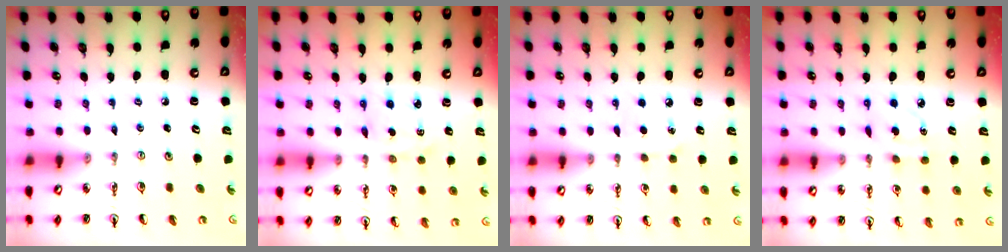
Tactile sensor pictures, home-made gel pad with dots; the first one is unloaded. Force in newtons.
{"total": 2.7, "press": 2.7, "slide": 0.0}
{"total": 6.5, "press": 6.5, "slide": 0.8}
{"total": 4.0, "press": 4.0, "slide": 0.3}